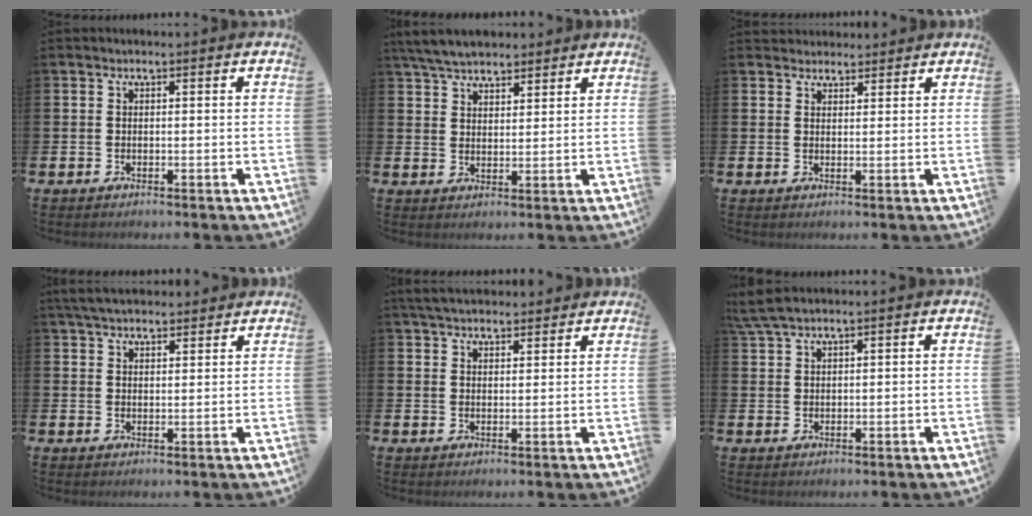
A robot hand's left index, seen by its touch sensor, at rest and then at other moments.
{"total": 5.6, "force": [5.3, 1.5, 1.2], "torque": [-0.046, -0.011, 0.100]}
{"total": 2.3, "force": [2.2, 0.8, -0.2], "torque": [0.009, -0.007, 0.039]}
{"total": 4.6, "force": [4.2, 1.2, 1.3], "torque": [-0.032, -0.011, 0.079]}
{"total": 4.4, "force": [4.2, 1.1, 0.9], "torque": [-0.026, -0.011, 0.079]}
{"total": 3.3, "force": [2.7, 0.6, 1.7], "torque": [-0.045, 0.001, 0.053]}